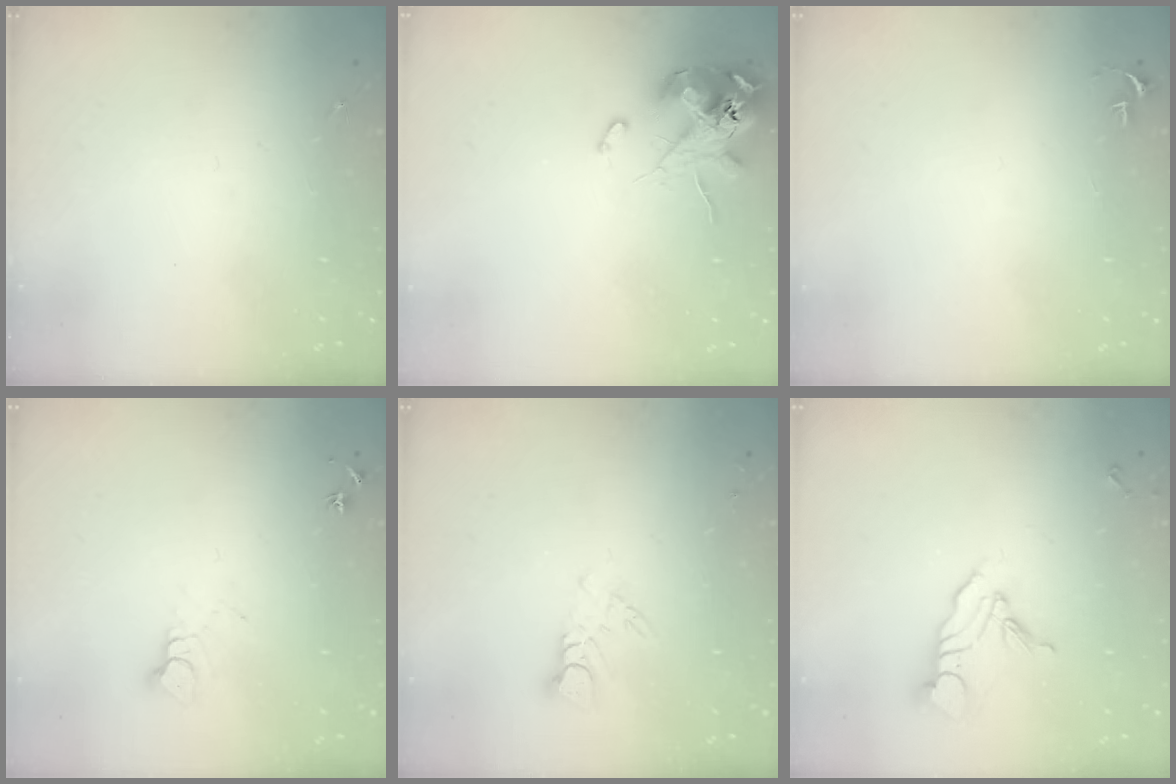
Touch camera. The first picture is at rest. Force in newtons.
{"total": 12.1, "press": 11.9, "slide": 2.2}
{"total": 2.7, "press": 2.7, "slide": 0.3}
{"total": 5.1, "press": 5.1, "slide": 0.4}
{"total": 4.5, "press": 4.5, "slide": 0.5}
{"total": 10.7, "press": 10.6, "slide": 1.0}